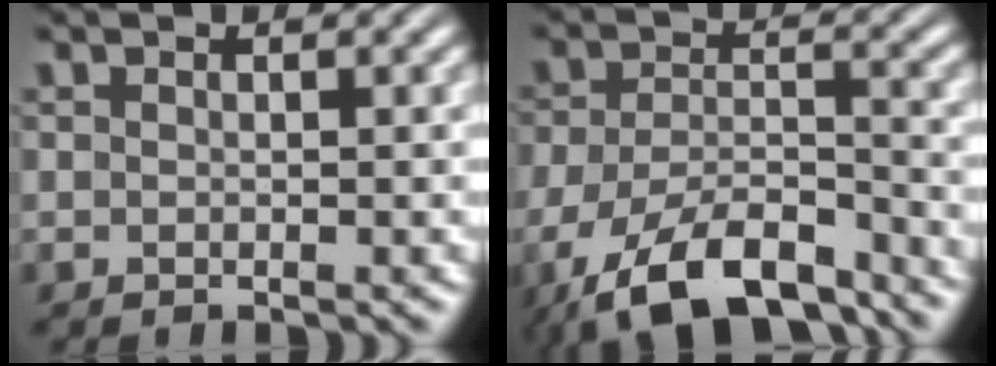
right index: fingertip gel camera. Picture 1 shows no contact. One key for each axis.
{"total": 10.7, "fx": -7.6, "fy": 5.2, "fz": 5.5, "tx": -0.108, "ty": -0.033, "tz": -0.109}